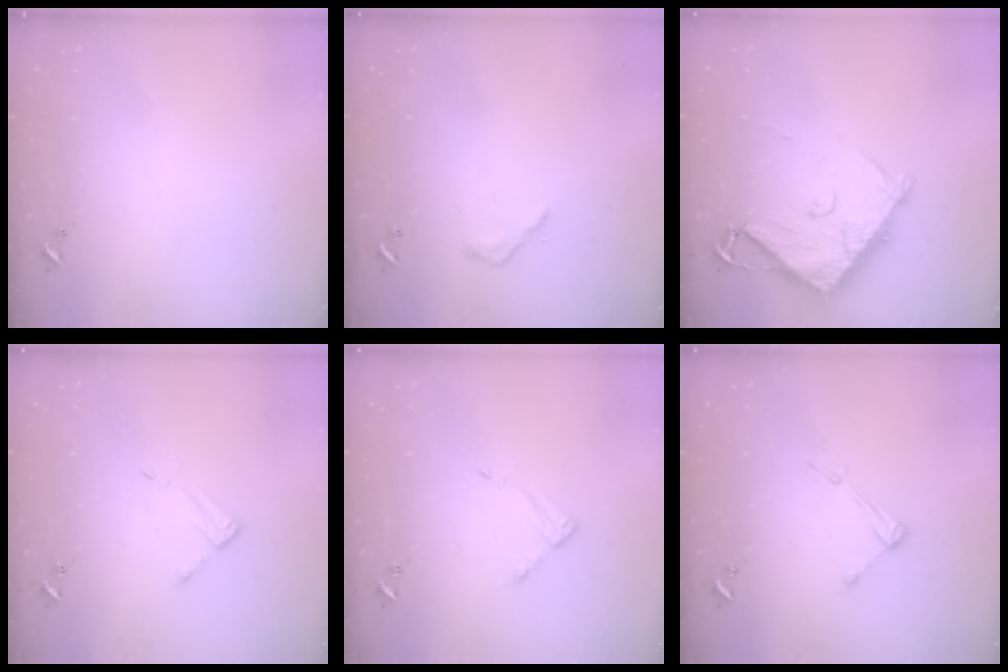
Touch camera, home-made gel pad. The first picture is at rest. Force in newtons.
{"total": 4.1, "press": 4.1, "slide": 0.3}
{"total": 10.9, "press": 10.8, "slide": 1.4}
{"total": 3.1, "press": 3.1, "slide": 0.3}
{"total": 3.4, "press": 3.4, "slide": 0.4}
{"total": 6.0, "press": 5.9, "slide": 0.6}